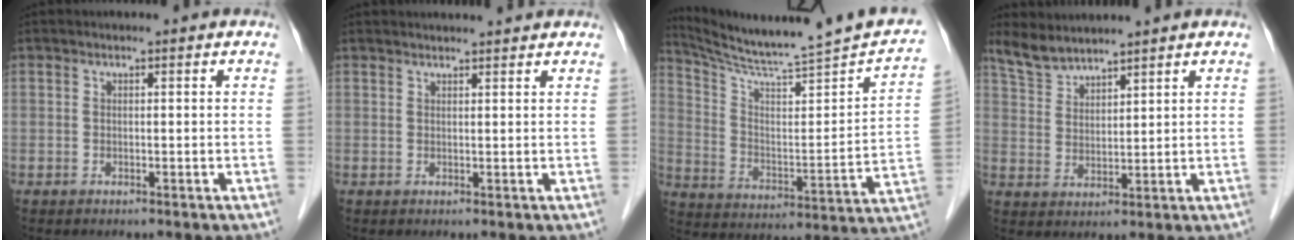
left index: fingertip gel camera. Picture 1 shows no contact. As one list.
[{"total": 5.3, "force": [5.1, 0.0, 1.3], "torque": [-0.015, 0.022, 0.057]}, {"total": 19.7, "force": [17.9, -1.1, 8.3], "torque": [-0.137, -0.065, 0.259]}, {"total": 5.0, "force": [4.8, 0.7, 0.9], "torque": [-0.030, 0.009, 0.105]}]